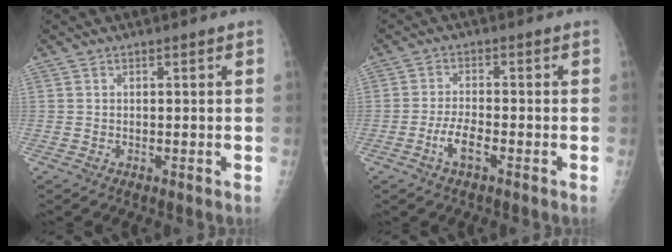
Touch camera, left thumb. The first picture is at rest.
{"total": 4.2, "force": [-2.2, 1.4, 3.3], "torque": [-0.070, 0.013, -0.042]}